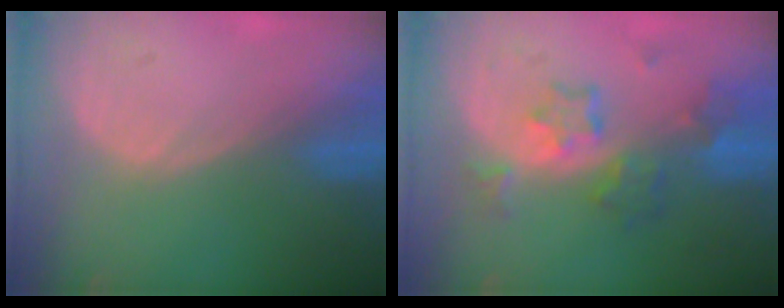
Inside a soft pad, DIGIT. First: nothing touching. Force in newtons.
{"total": 7.3, "press": 6.5, "slide": 3.3}